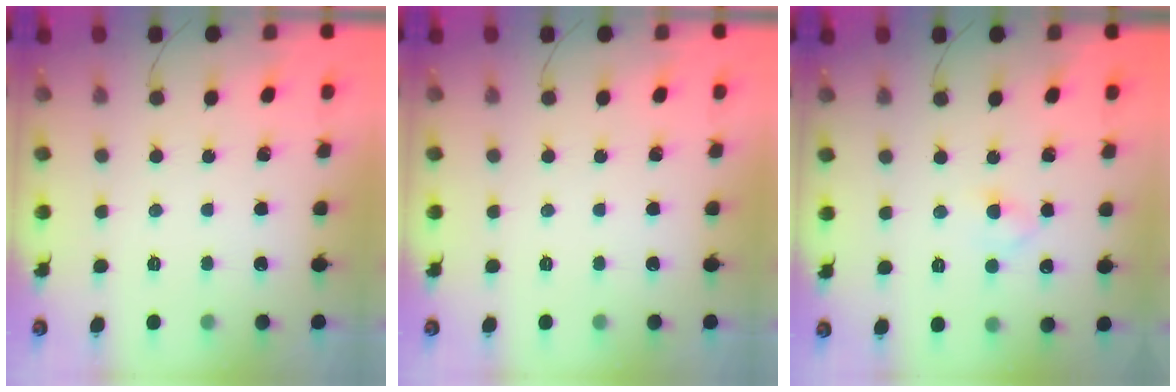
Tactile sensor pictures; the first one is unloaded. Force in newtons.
{"total": 0.0}
{"total": 2.8, "press": 2.5, "slide": 1.2}